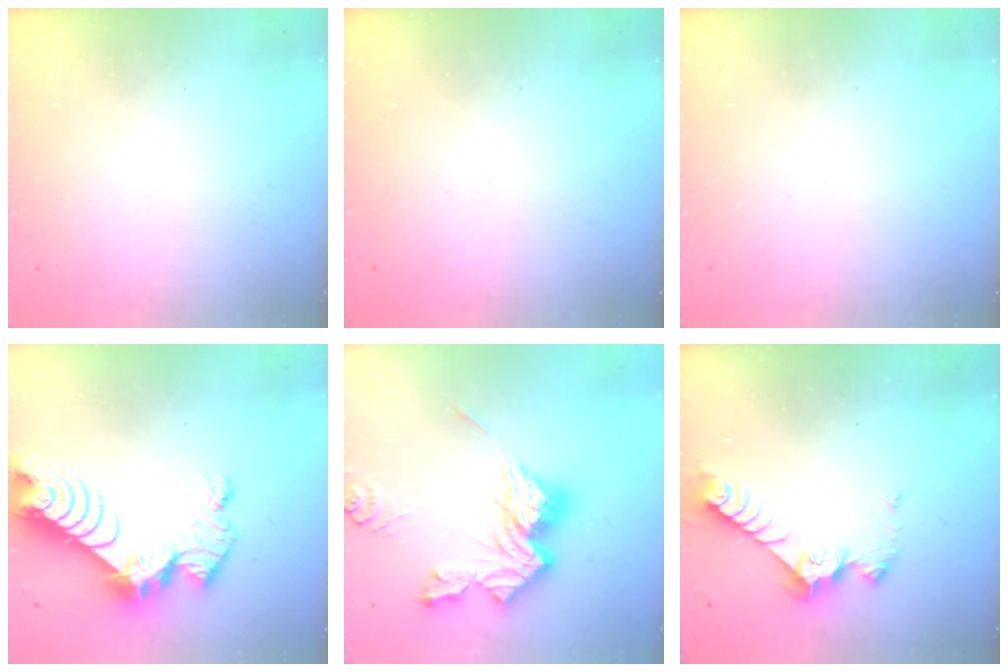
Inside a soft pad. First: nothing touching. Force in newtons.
{"total": 0.0}
{"total": 0.0}
{"total": 12.1, "press": 12.0, "slide": 1.1}
{"total": 16.7, "press": 16.7, "slide": 1.6}
{"total": 7.7, "press": 7.6, "slide": 0.5}